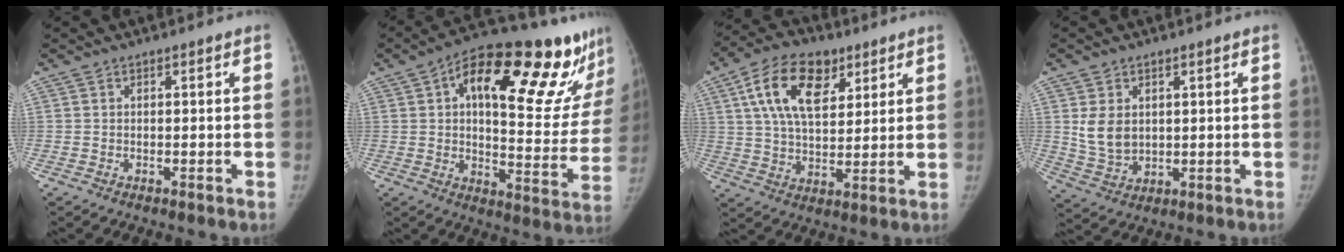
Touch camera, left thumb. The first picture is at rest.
{"total": 27.7, "force": [14.8, 9.3, 21.5], "torque": [-0.260, -0.019, 0.211]}
{"total": 15.2, "force": [6.7, 8.8, 10.4], "torque": [-0.158, -0.014, 0.119]}
{"total": 6.6, "force": [1.5, 4.9, 4.2], "torque": [-0.062, -0.014, 0.046]}